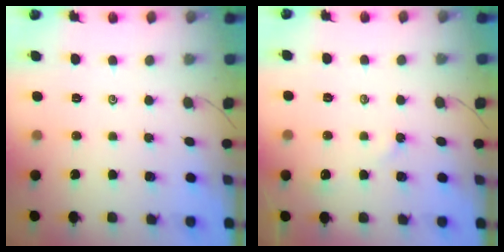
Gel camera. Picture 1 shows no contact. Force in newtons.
{"total": 3.7, "press": 3.7, "slide": 0.5}